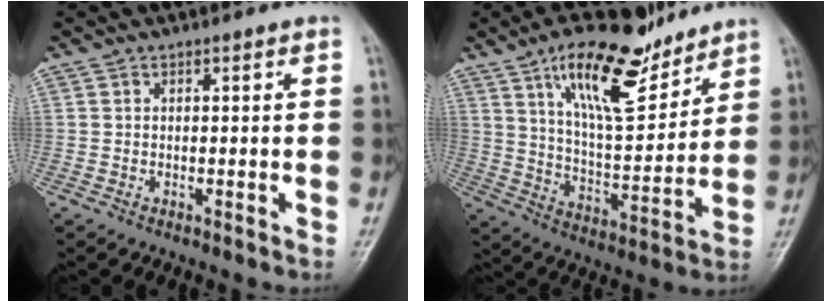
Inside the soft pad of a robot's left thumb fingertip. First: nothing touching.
{"total": 17.9, "force": [11.7, 6.3, 11.9], "torque": [-0.163, -0.064, 0.207]}